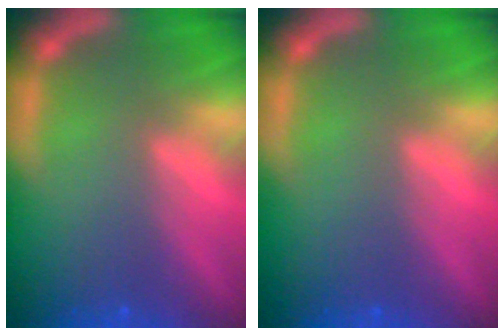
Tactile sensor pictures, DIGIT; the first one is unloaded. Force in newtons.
{"total": 0.0}